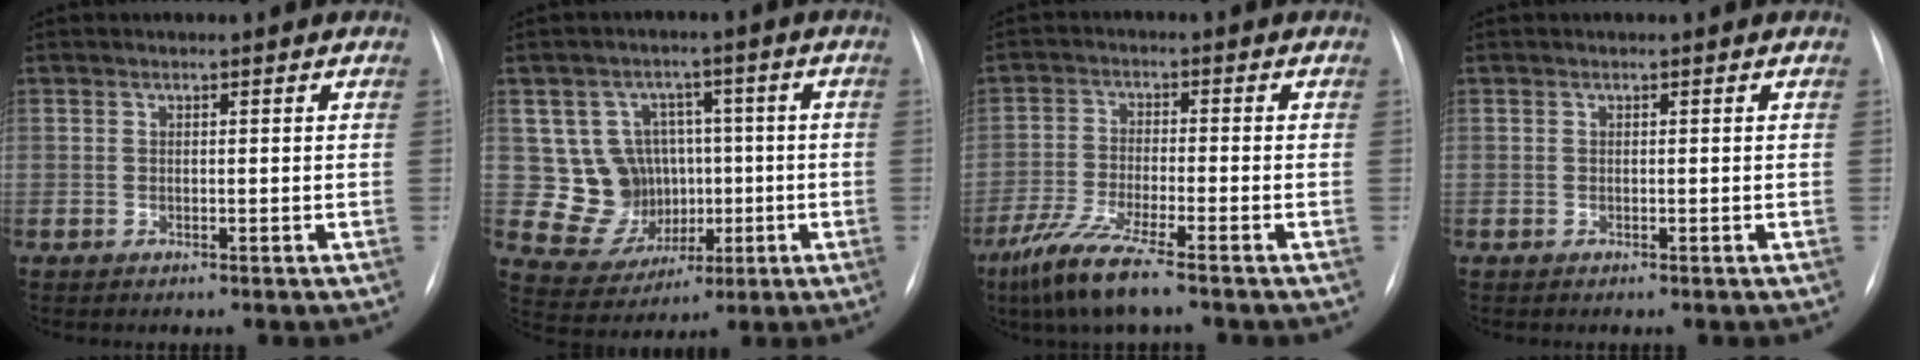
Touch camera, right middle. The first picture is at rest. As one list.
[{"total": 10.1, "force": [0.6, 9.7, 2.8], "torque": [-0.041, 0.040, 0.033]}, {"total": 7.8, "force": [-5.6, 0.3, 5.4], "torque": [-0.120, -0.026, -0.109]}, {"total": 0.0}]